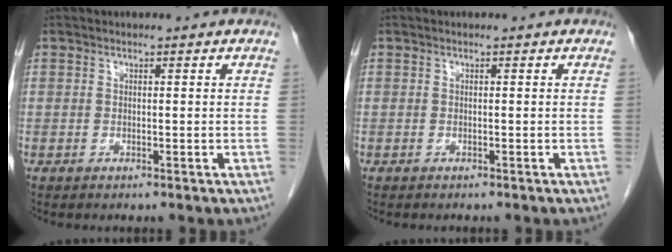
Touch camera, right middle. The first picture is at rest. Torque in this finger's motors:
{"motor_torque": [0.12, -0.12, -0.06, -0.02]}